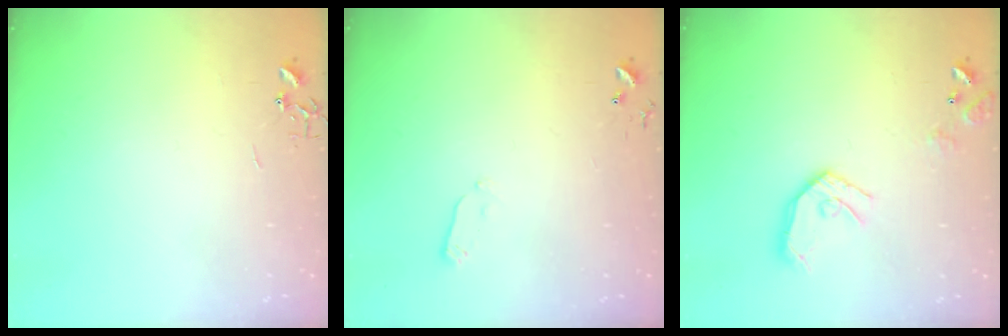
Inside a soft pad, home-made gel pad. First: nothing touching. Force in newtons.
{"total": 2.7, "press": 2.6, "slide": 0.4}
{"total": 12.7, "press": 12.6, "slide": 1.6}